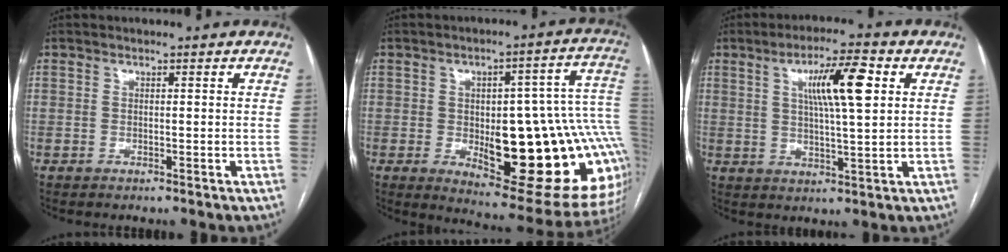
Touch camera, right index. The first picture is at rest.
{"total": 25.8, "force": [-3.2, 7.6, 24.5], "torque": [-0.226, 0.023, -0.017]}
{"total": 9.8, "force": [3.1, 1.2, 9.2], "torque": [-0.156, 0.011, 0.051]}